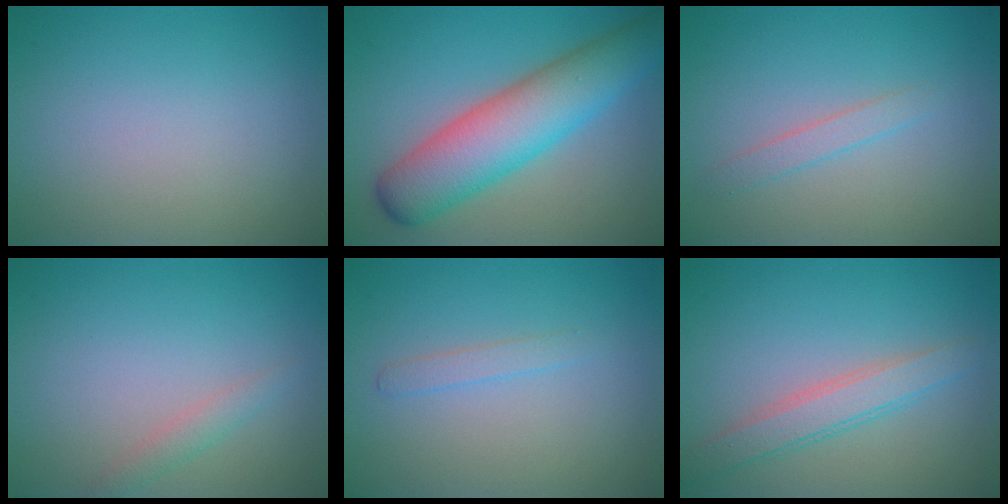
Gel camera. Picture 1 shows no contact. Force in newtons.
{"total": 8.4, "press": 8.4, "slide": 0.1}
{"total": 1.3, "press": 1.3, "slide": 0.1}
{"total": 1.3, "press": 1.3, "slide": 0.1}
{"total": 1.0, "press": 1.0, "slide": 0.1}
{"total": 2.9, "press": 2.9, "slide": 0.1}